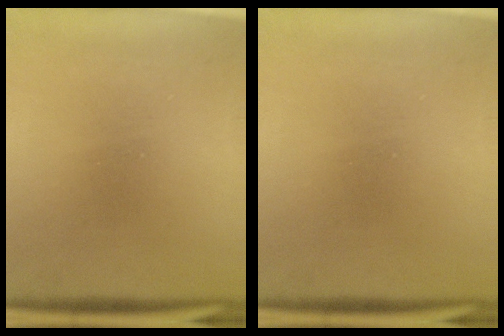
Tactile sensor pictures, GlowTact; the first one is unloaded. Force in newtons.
{"total": 0.0}